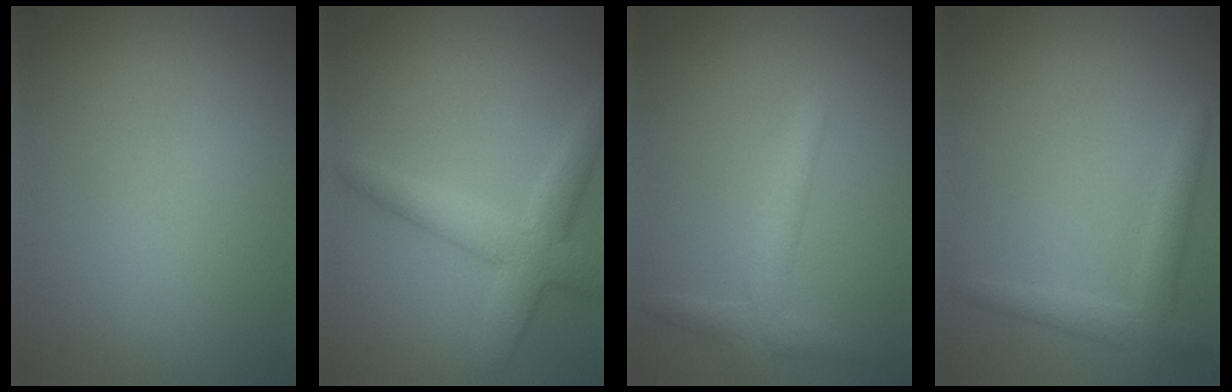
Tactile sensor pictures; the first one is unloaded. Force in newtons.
{"total": 4.5, "press": 4.5, "slide": 0.1}
{"total": 2.5, "press": 2.5, "slide": 0.1}
{"total": 2.4, "press": 2.4, "slide": 0.2}